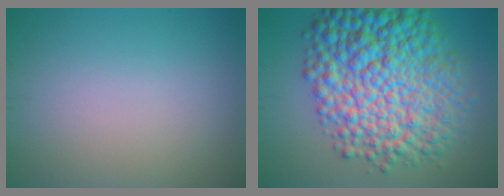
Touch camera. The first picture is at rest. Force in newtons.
{"total": 13.2, "press": 13.2, "slide": 0.2}